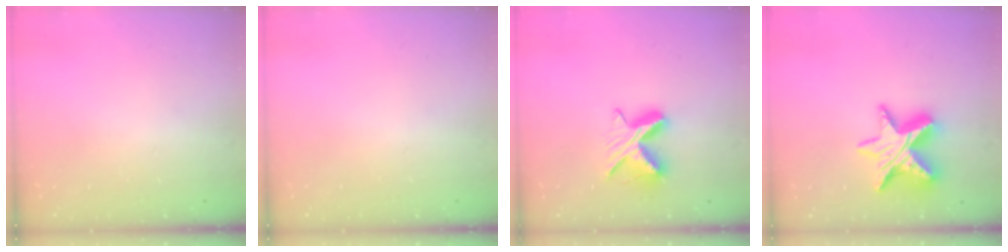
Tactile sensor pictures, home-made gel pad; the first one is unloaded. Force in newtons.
{"total": 0.0}
{"total": 8.9, "press": 8.9, "slide": 0.1}
{"total": 13.7, "press": 13.7, "slide": 0.9}